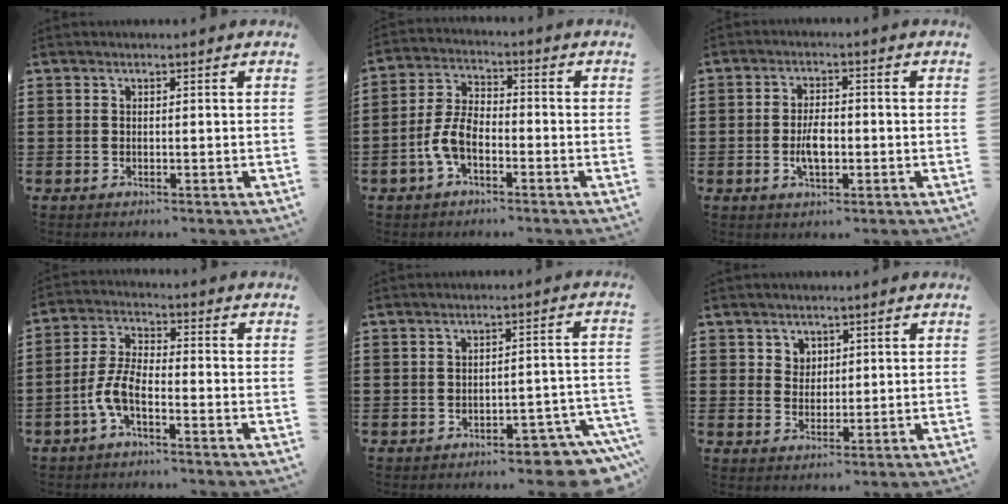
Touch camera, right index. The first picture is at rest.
{"total": 6.3, "force": [-2.6, 3.2, 4.7], "torque": [-0.116, 0.002, -0.057]}
{"total": 4.5, "force": [-0.9, 2.2, 3.9], "torque": [-0.084, 0.000, -0.019]}
{"total": 6.0, "force": [-3.1, 1.9, 4.7], "torque": [-0.114, -0.005, -0.064]}
{"total": 4.7, "force": [-4.1, 0.7, 2.2], "torque": [-0.035, -0.003, -0.076]}
{"total": 2.5, "force": [1.6, 1.9, 0.3], "torque": [-0.013, 0.007, 0.030]}